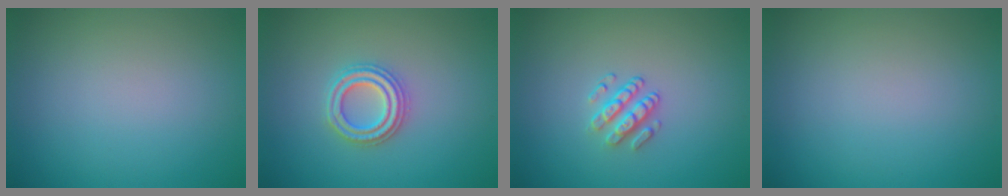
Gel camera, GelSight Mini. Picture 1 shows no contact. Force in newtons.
{"total": 2.7, "press": 2.7, "slide": 0.5}
{"total": 2.0, "press": 1.6, "slide": 1.3}
{"total": 0.0}